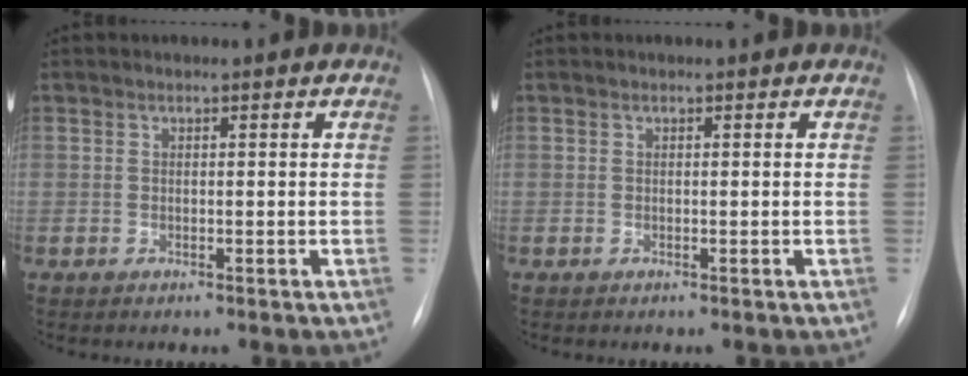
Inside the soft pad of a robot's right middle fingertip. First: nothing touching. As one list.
[{"total": 0.0}]